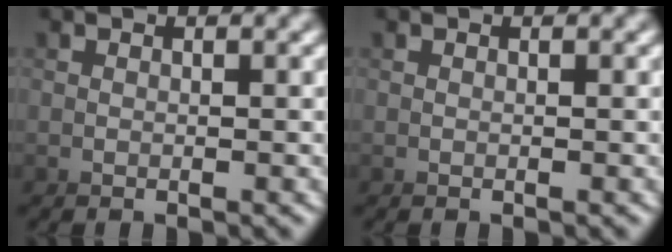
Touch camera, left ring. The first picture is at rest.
{"total": 0.0}